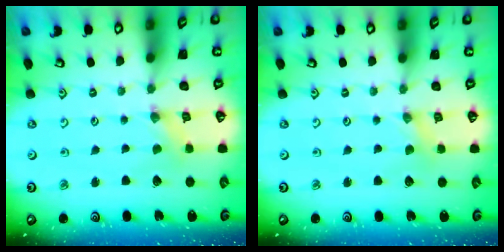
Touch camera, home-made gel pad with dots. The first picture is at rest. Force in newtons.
{"total": 0.0}